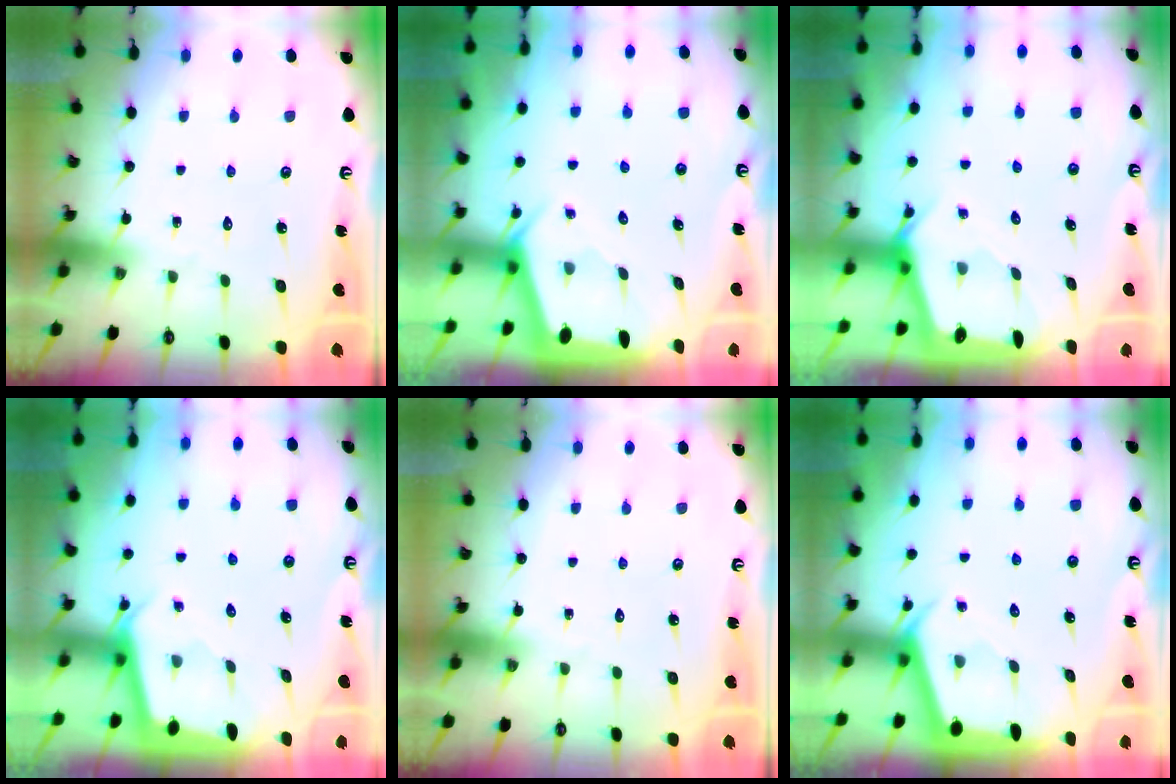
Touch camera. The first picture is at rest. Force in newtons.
{"total": 2.2, "press": 2.2, "slide": 0.3}
{"total": 2.4, "press": 2.4, "slide": 0.2}
{"total": 2.0, "press": 2.0, "slide": 0.3}
{"total": 0.0}
{"total": 2.4, "press": 2.4, "slide": 0.3}